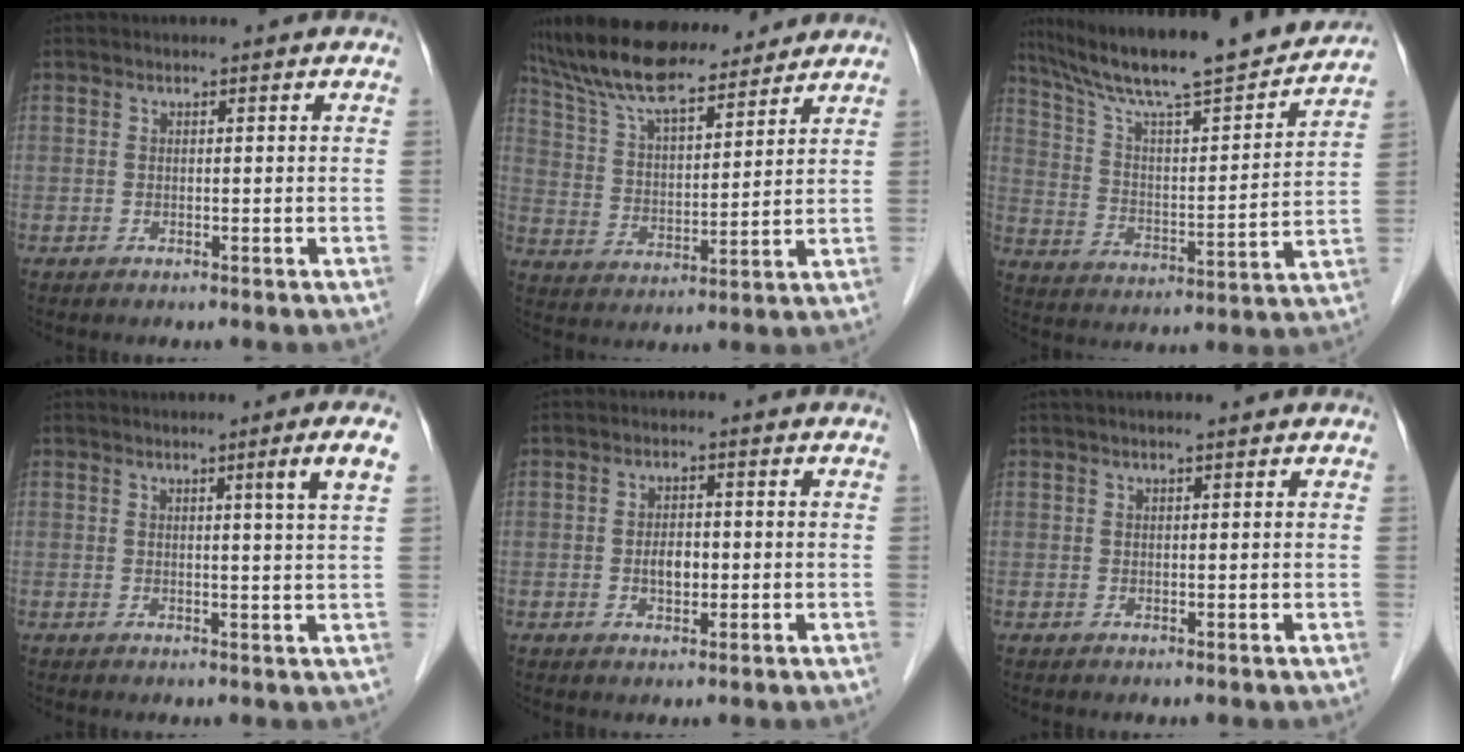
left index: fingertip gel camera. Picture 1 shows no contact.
{"total": 15.5, "force": [13.9, 3.2, 6.0], "torque": [-0.112, 0.025, 0.247]}
{"total": 22.6, "force": [19.7, 1.6, 11.0], "torque": [-0.186, -0.004, 0.302]}
{"total": 3.8, "force": [1.7, -1.3, 3.2], "torque": [-0.047, -0.012, 0.029]}
{"total": 3.0, "force": [-0.5, 1.6, 2.4], "torque": [-0.043, 0.001, -0.007]}
{"total": 2.0, "force": [1.5, 0.1, 1.3], "torque": [-0.019, 0.020, 0.023]}